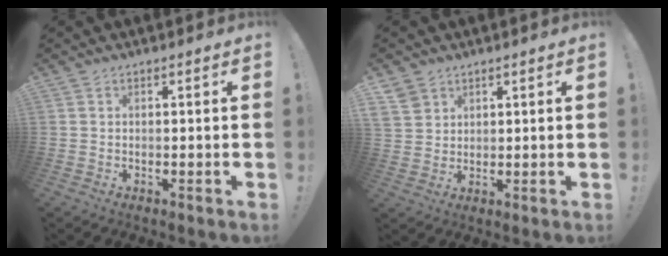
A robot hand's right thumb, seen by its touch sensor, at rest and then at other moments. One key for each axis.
{"total": 4.4, "fx": 3.1, "fy": 3.0, "fz": 0.8, "tx": -0.016, "ty": -0.015, "tz": 0.060}